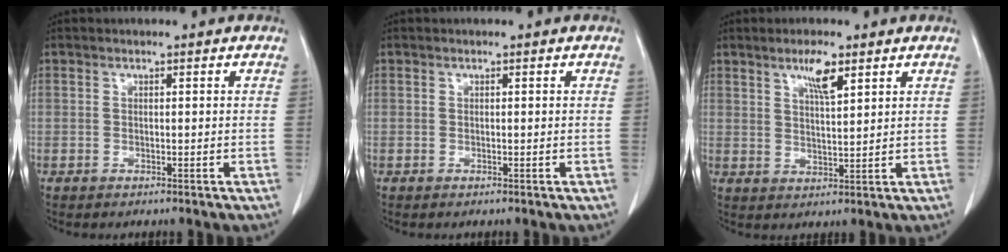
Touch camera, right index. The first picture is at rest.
{"total": 0.0}
{"total": 4.6, "force": [2.8, 0.8, 3.6], "torque": [-0.066, 0.000, 0.050]}